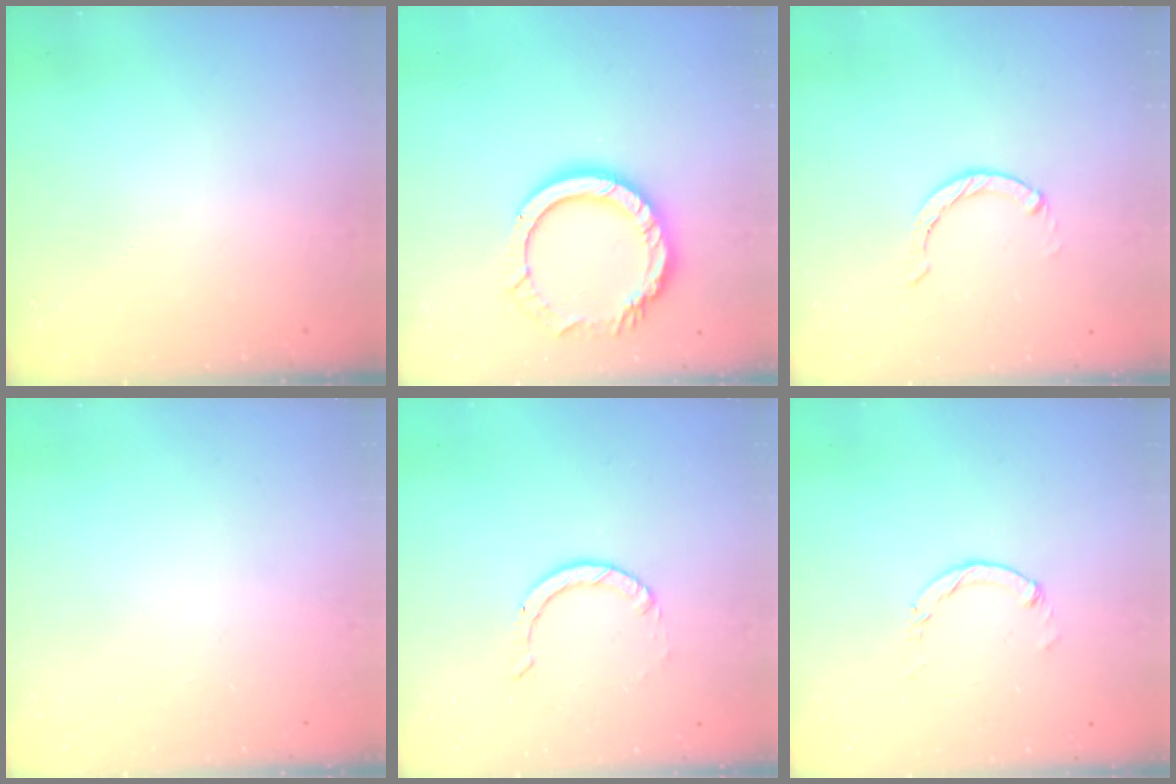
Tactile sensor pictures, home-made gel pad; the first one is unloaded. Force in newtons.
{"total": 13.2, "press": 13.1, "slide": 1.1}
{"total": 0.0}
{"total": 0.0}
{"total": 2.0, "press": 2.0, "slide": 0.2}
{"total": 1.1, "press": 1.1, "slide": 0.2}